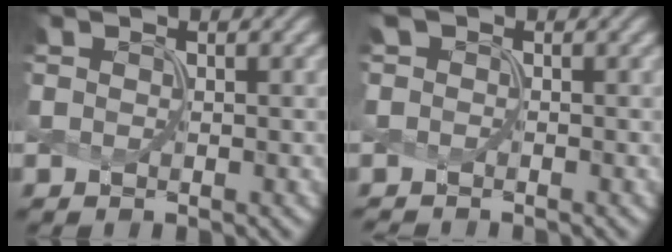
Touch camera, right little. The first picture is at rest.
{"total": 1.1, "force": [-0.3, 0.8, 0.5], "torque": [-0.012, -0.011, -0.008]}